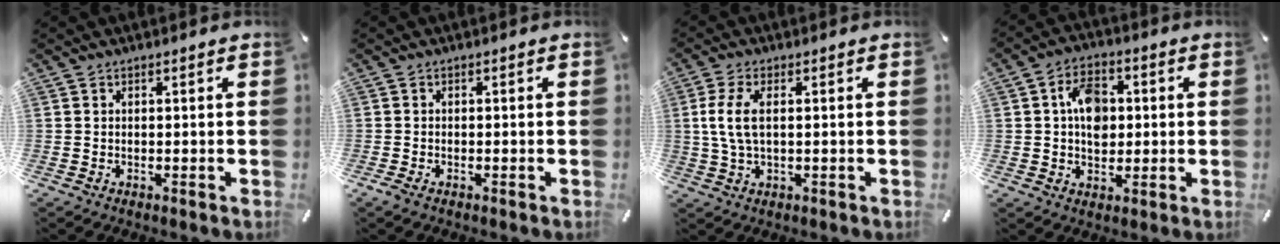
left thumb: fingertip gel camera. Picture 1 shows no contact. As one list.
[{"total": 1.0, "force": [-0.6, 0.3, 0.7], "torque": [-0.013, -0.001, -0.010]}, {"total": 6.8, "force": [0.8, 2.8, 6.2], "torque": [-0.144, -0.003, 0.008]}, {"total": 8.5, "force": [0.8, 6.4, 5.6], "torque": [-0.078, 0.007, 0.015]}]